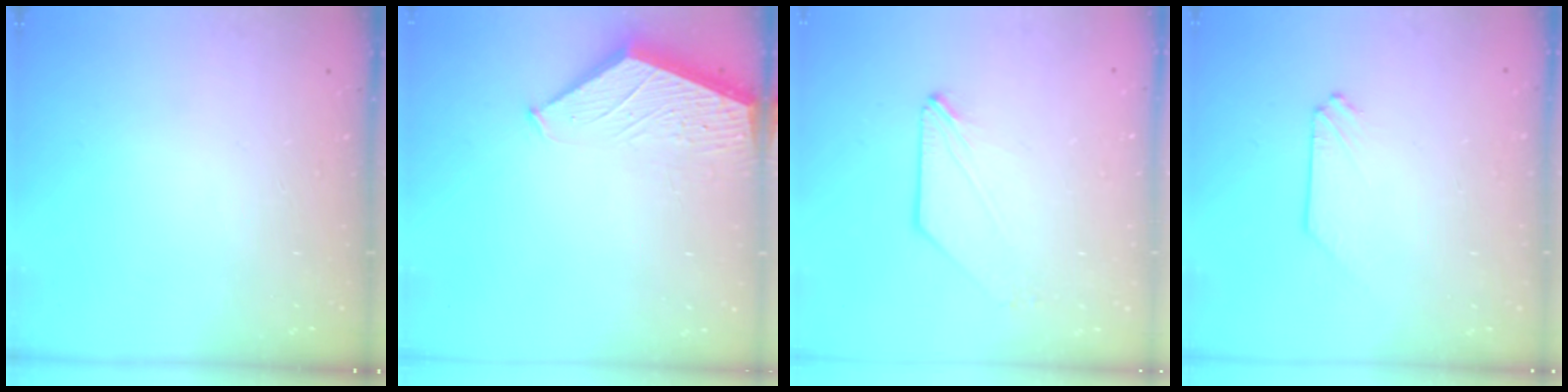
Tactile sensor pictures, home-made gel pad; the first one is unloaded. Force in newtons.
{"total": 1.4, "press": 1.4, "slide": 0.3}
{"total": 0.5, "press": 0.5, "slide": 0.0}
{"total": 0.0}